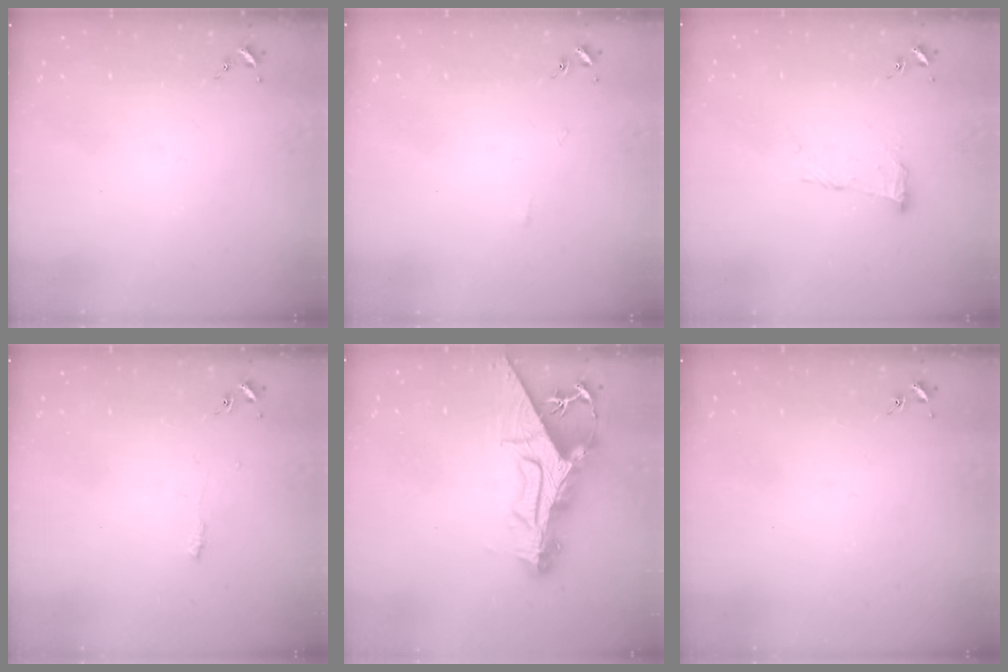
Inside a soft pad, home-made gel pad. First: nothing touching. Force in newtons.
{"total": 1.7, "press": 1.7, "slide": 0.3}
{"total": 9.4, "press": 9.4, "slide": 0.2}
{"total": 4.0, "press": 3.9, "slide": 0.6}
{"total": 14.6, "press": 14.6, "slide": 1.6}
{"total": 0.9, "press": 0.9, "slide": 0.2}